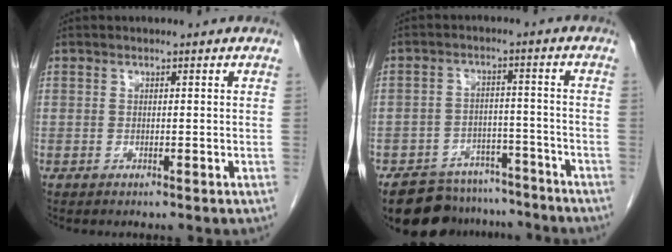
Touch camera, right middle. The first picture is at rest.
{"total": 12.6, "force": [-11.3, 5.1, 2.5], "torque": [-0.034, 0.011, -0.156]}